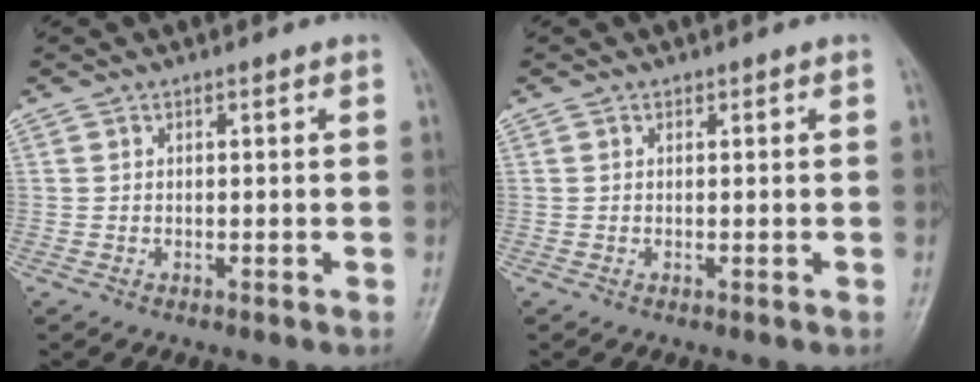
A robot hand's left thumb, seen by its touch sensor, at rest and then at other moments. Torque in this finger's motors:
{"motor_torque": [-0.02, 0.03, -0.07, 0.07, 0.00]}